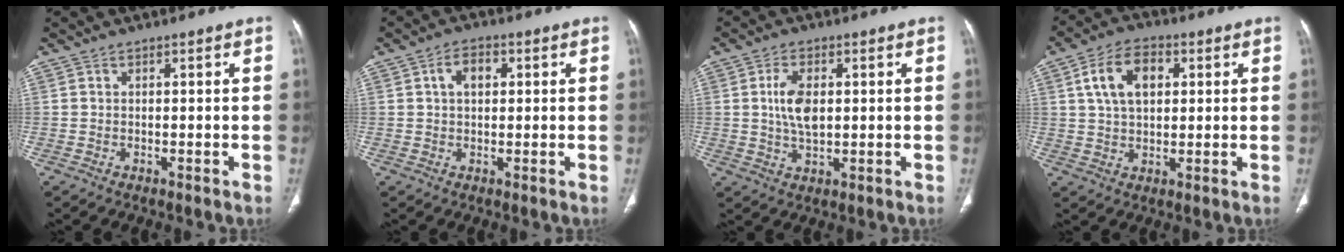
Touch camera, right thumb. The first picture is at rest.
{"total": 4.5, "force": [1.1, 2.9, 3.2], "torque": [-0.049, 0.009, 0.017]}
{"total": 6.6, "force": [0.9, 3.6, 5.5], "torque": [-0.104, -0.003, 0.018]}
{"total": 10.2, "force": [2.9, 6.4, 7.4], "torque": [-0.120, 0.007, 0.048]}